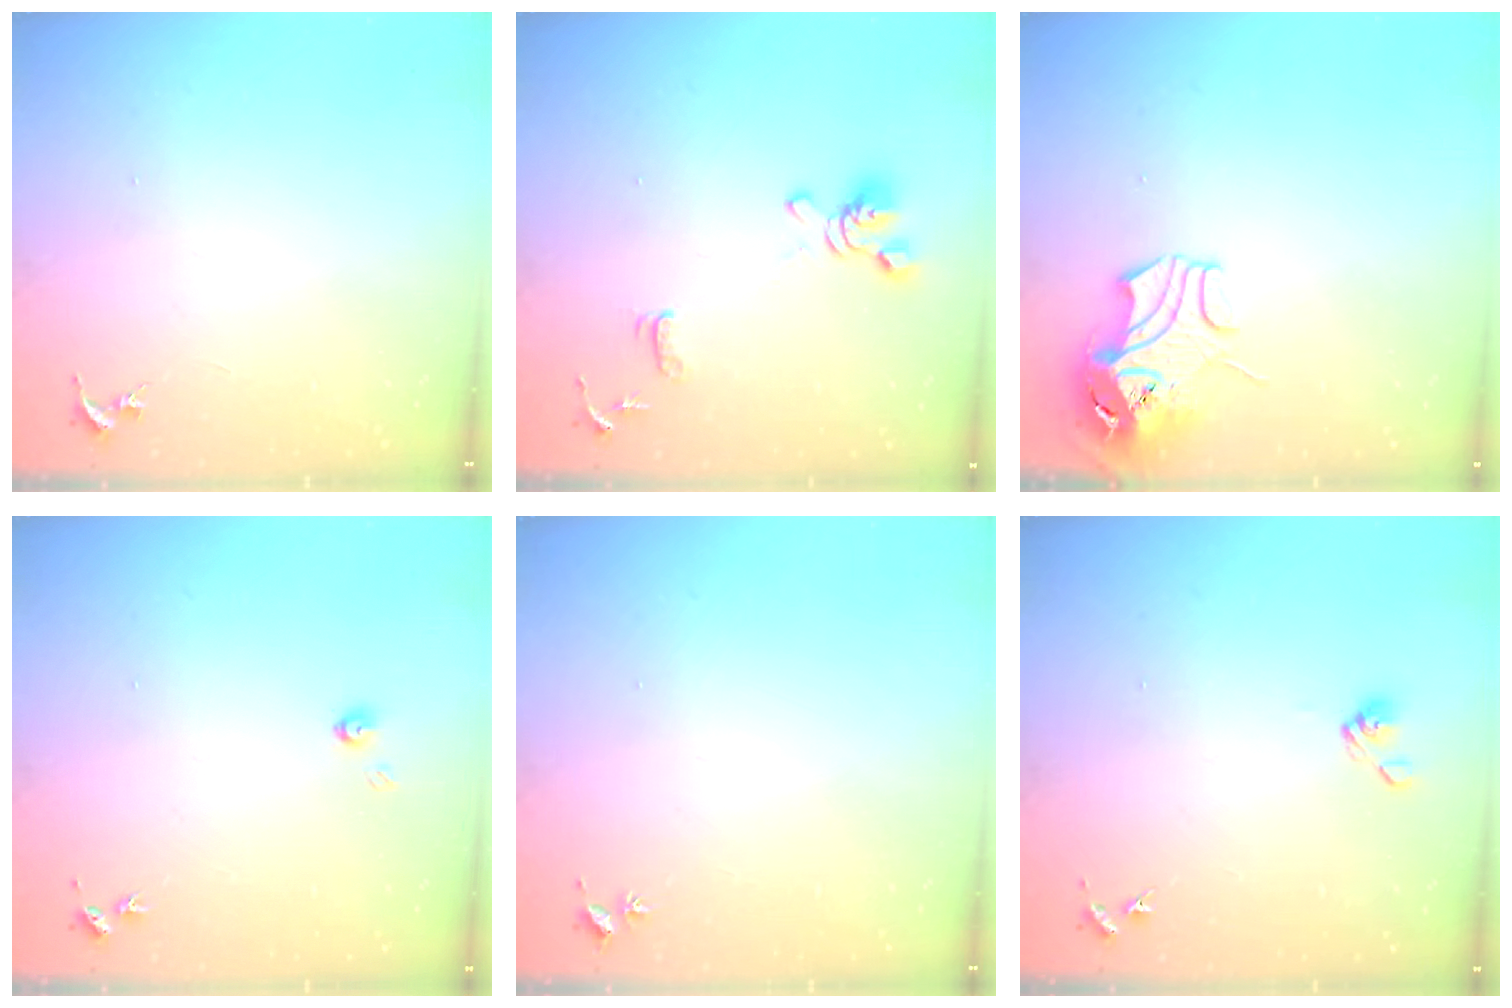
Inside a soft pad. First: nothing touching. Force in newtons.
{"total": 11.5, "press": 11.4, "slide": 1.6}
{"total": 9.8, "press": 9.7, "slide": 1.6}
{"total": 3.2, "press": 3.2, "slide": 0.3}
{"total": 2.0, "press": 2.0, "slide": 0.3}
{"total": 5.2, "press": 4.8, "slide": 2.1}